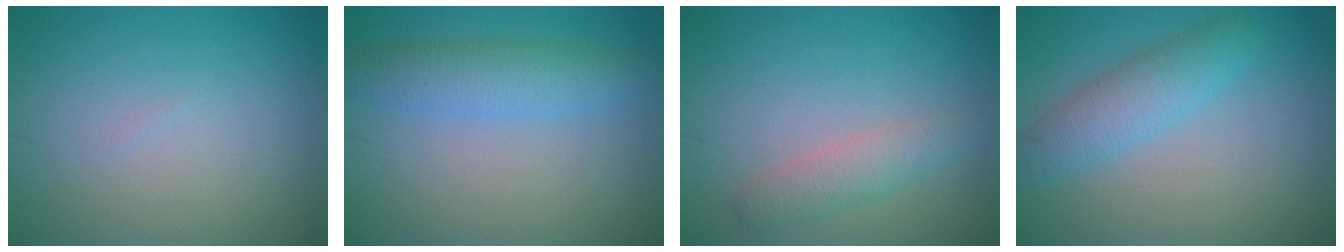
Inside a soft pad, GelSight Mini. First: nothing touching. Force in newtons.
{"total": 3.8, "press": 3.8, "slide": 0.1}
{"total": 2.4, "press": 2.3, "slide": 0.1}
{"total": 3.7, "press": 3.6, "slide": 0.2}